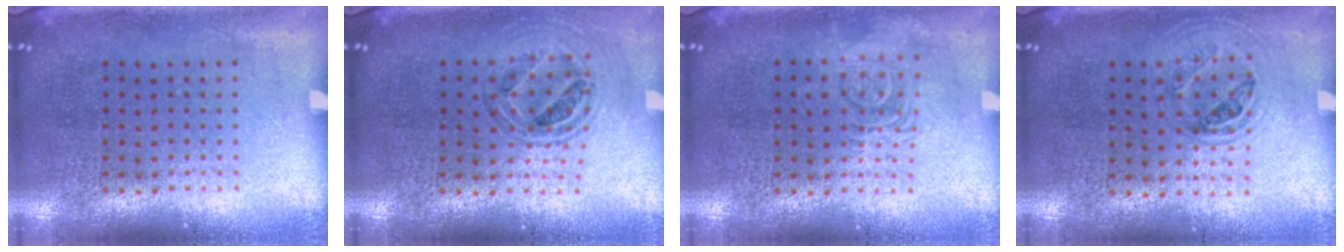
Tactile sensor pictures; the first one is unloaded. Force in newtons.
{"total": 0.7, "press": 0.7, "slide": 0.0}
{"total": 2.8, "press": 2.8, "slide": 0.5}
{"total": 1.0, "press": 1.0, "slide": 0.4}